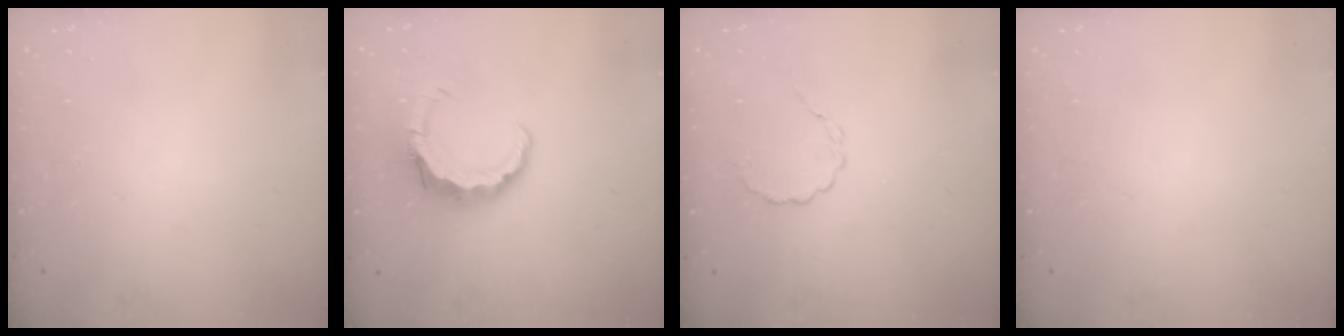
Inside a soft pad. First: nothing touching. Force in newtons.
{"total": 9.5, "press": 9.3, "slide": 1.8}
{"total": 2.4, "press": 2.2, "slide": 0.9}
{"total": 0.0}